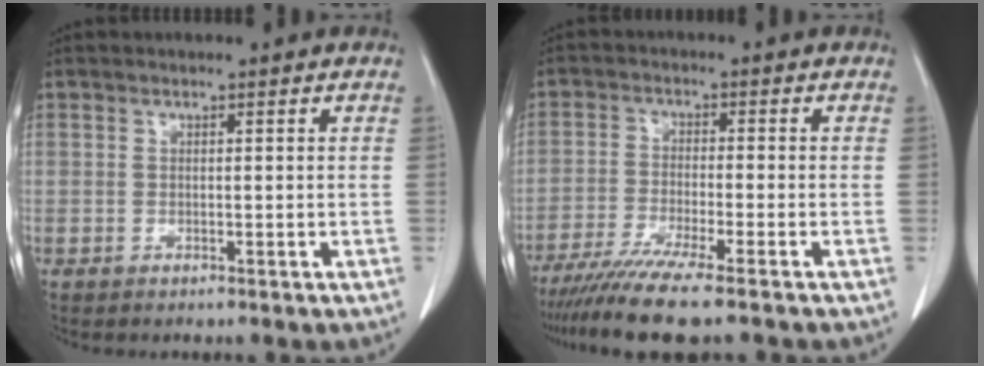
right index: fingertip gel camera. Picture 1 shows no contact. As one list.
[{"total": 9.8, "force": [-7.8, -0.8, 5.8], "torque": [-0.089, -0.028, -0.128]}]